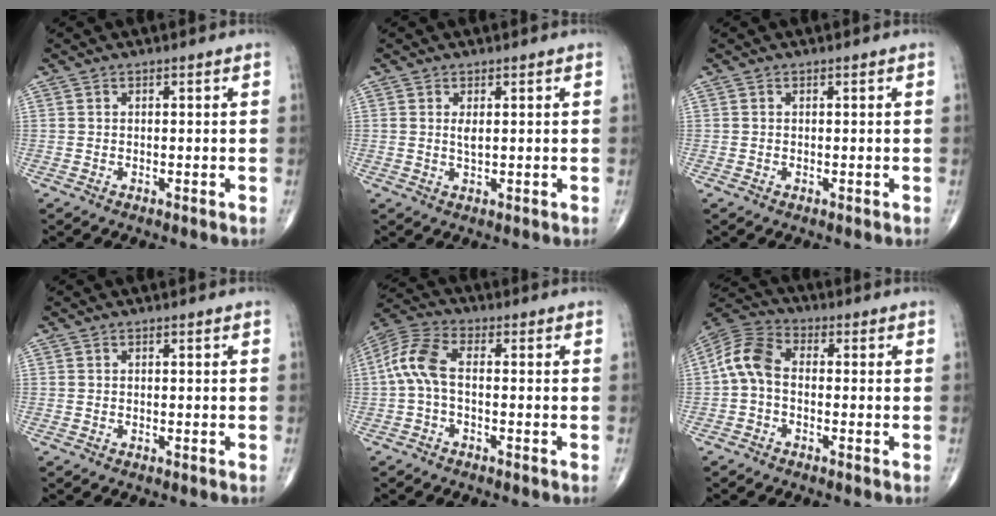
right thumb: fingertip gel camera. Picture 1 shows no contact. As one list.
[{"total": 1.6, "force": [0.4, 0.5, 1.5], "torque": [-0.029, -0.005, 0.012]}, {"total": 0.0}, {"total": 0.0}, {"total": 7.6, "force": [-0.6, 3.7, 6.7], "torque": [-0.154, 0.026, -0.021]}, {"total": 7.7, "force": [-0.7, 4.9, 5.8], "torque": [-0.113, 0.026, -0.031]}]